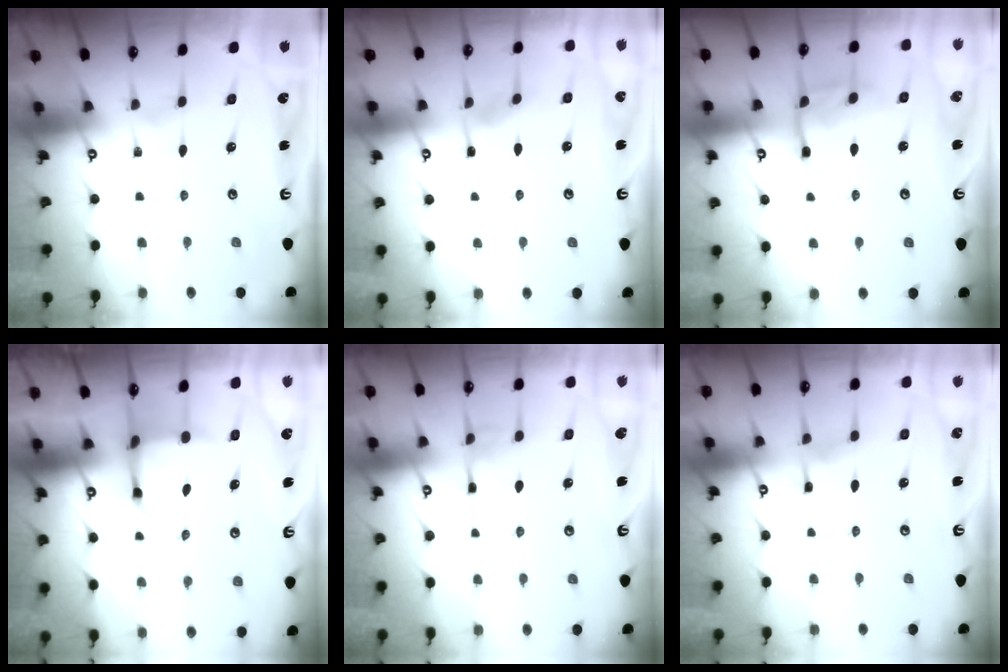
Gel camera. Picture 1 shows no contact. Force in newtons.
{"total": 3.7, "press": 3.7, "slide": 0.5}
{"total": 10.0, "press": 10.0, "slide": 0.9}
{"total": 3.9, "press": 3.7, "slide": 1.4}
{"total": 4.7, "press": 4.7, "slide": 0.4}
{"total": 3.3, "press": 3.3, "slide": 0.3}